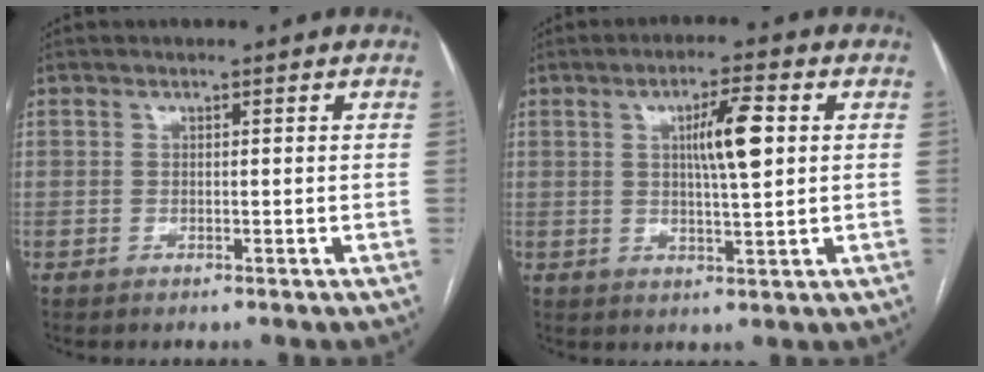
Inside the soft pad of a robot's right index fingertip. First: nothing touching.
{"total": 6.9, "force": [1.6, 0.8, 6.7], "torque": [-0.113, 0.006, 0.027]}